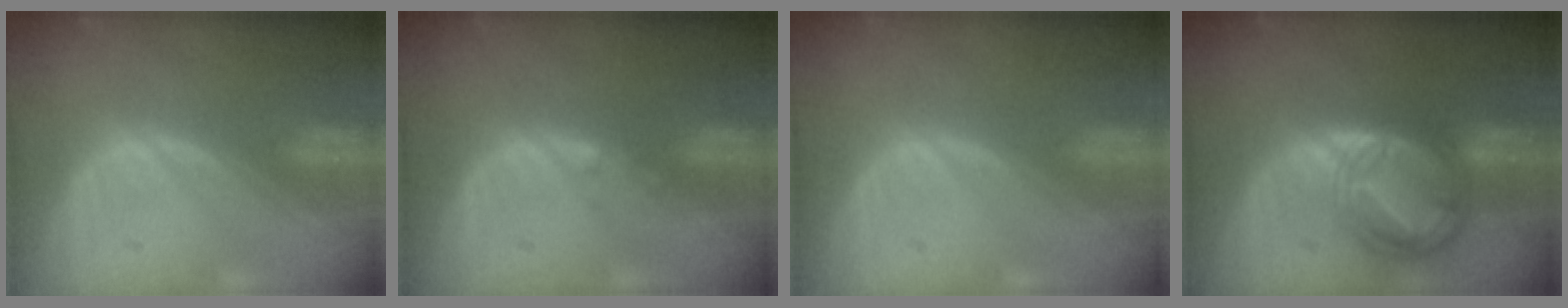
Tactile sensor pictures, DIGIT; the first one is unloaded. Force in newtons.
{"total": 0.6, "press": 0.5, "slide": 0.4}
{"total": 0.0}
{"total": 9.0, "press": 9.0, "slide": 0.6}